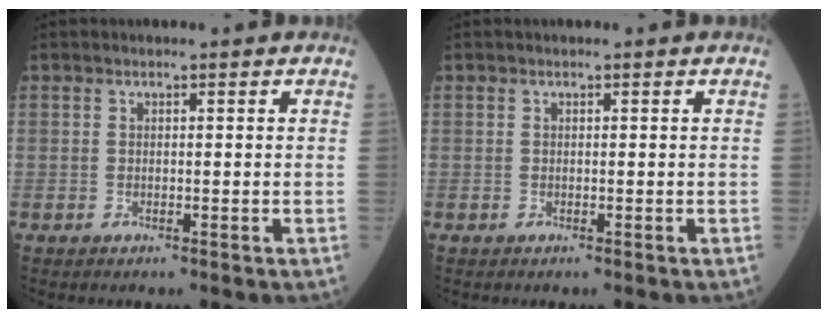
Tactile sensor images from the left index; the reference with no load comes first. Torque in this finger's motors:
{"motor_torque": [0.00, 0.00, 0.00, 0.00]}